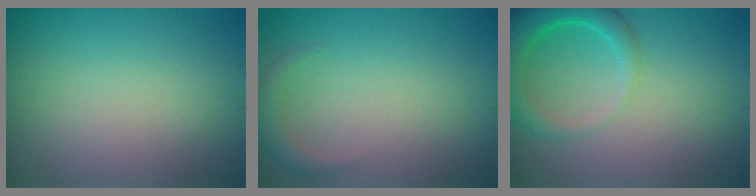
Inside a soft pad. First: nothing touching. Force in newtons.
{"total": 1.7, "press": 1.7, "slide": 0.1}
{"total": 5.2, "press": 5.2, "slide": 0.5}